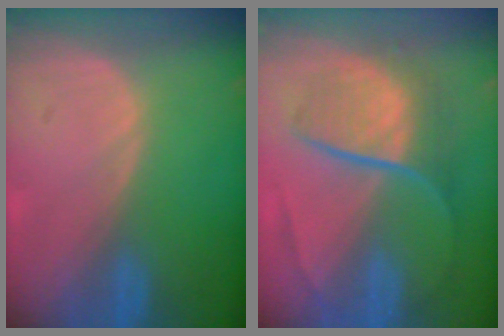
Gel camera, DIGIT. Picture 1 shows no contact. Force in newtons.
{"total": 8.6, "press": 7.8, "slide": 3.7}